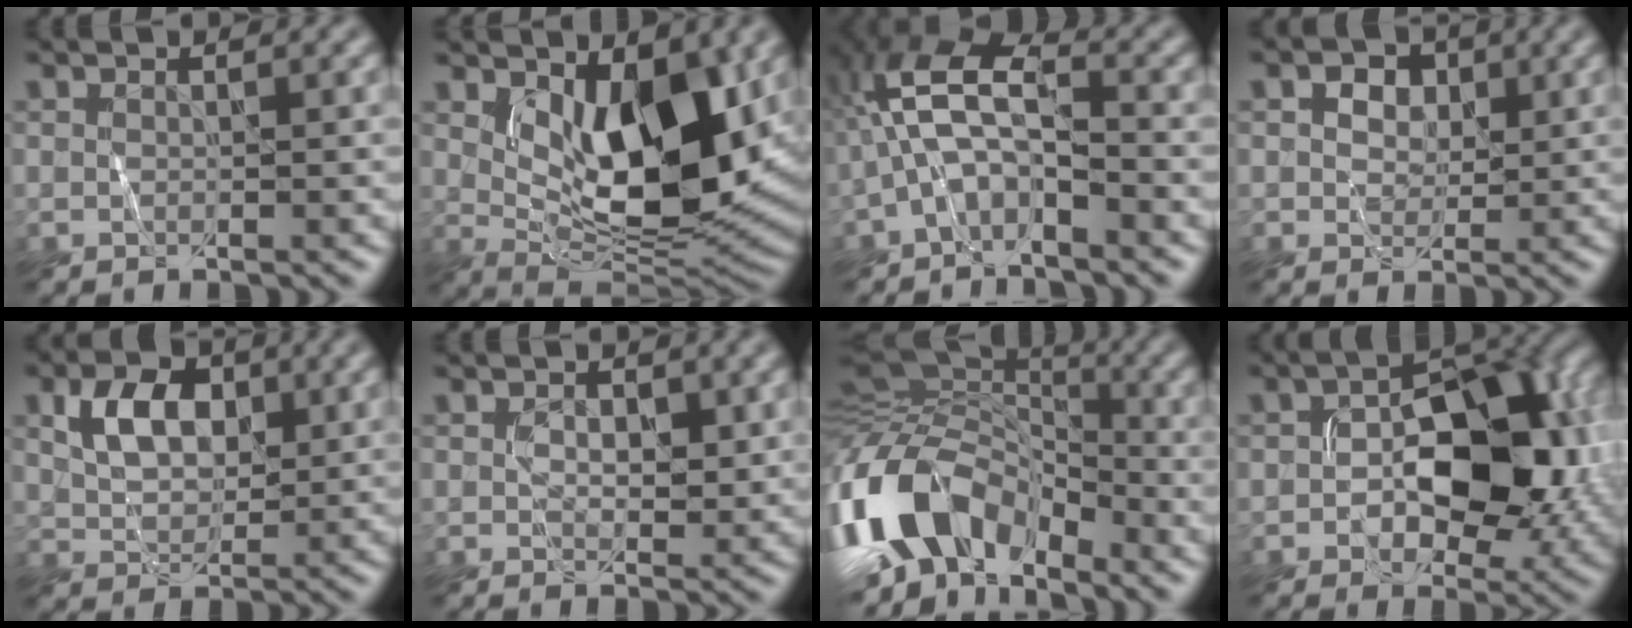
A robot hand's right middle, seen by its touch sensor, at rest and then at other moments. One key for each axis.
{"total": 10.0, "fx": 2.2, "fy": 4.8, "fz": 8.5, "tx": -0.127, "ty": -0.009, "tz": 0.048}
{"total": 5.3, "fx": -1.7, "fy": 2.1, "fz": 4.5, "tx": -0.092, "ty": 0.029, "tz": -0.040}
{"total": 3.3, "fx": 1.6, "fy": 2.4, "fz": 1.5, "tx": -0.021, "ty": 0.016, "tz": 0.010}
{"total": 4.3, "fx": 1.7, "fy": 2.9, "fz": 2.7, "tx": -0.052, "ty": 0.011, "tz": 0.031}
{"total": 1.9, "fx": 0.7, "fy": 1.3, "fz": 1.2, "tx": -0.018, "ty": -0.002, "tz": 0.018}
{"total": 12.8, "fx": -5.0, "fy": 8.3, "fz": 8.3, "tx": -0.162, "ty": 0.010, "tz": -0.106}
{"total": 9.8, "fx": -0.6, "fy": 5.8, "fz": 7.9, "tx": -0.105, "ty": 0.021, "tz": -0.010}